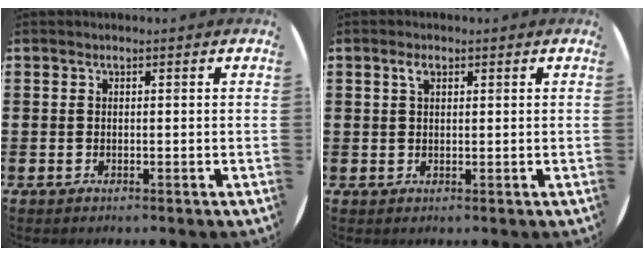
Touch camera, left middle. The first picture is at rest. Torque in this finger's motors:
{"motor_torque": [0.61, -0.47, 0.00, 0.03]}